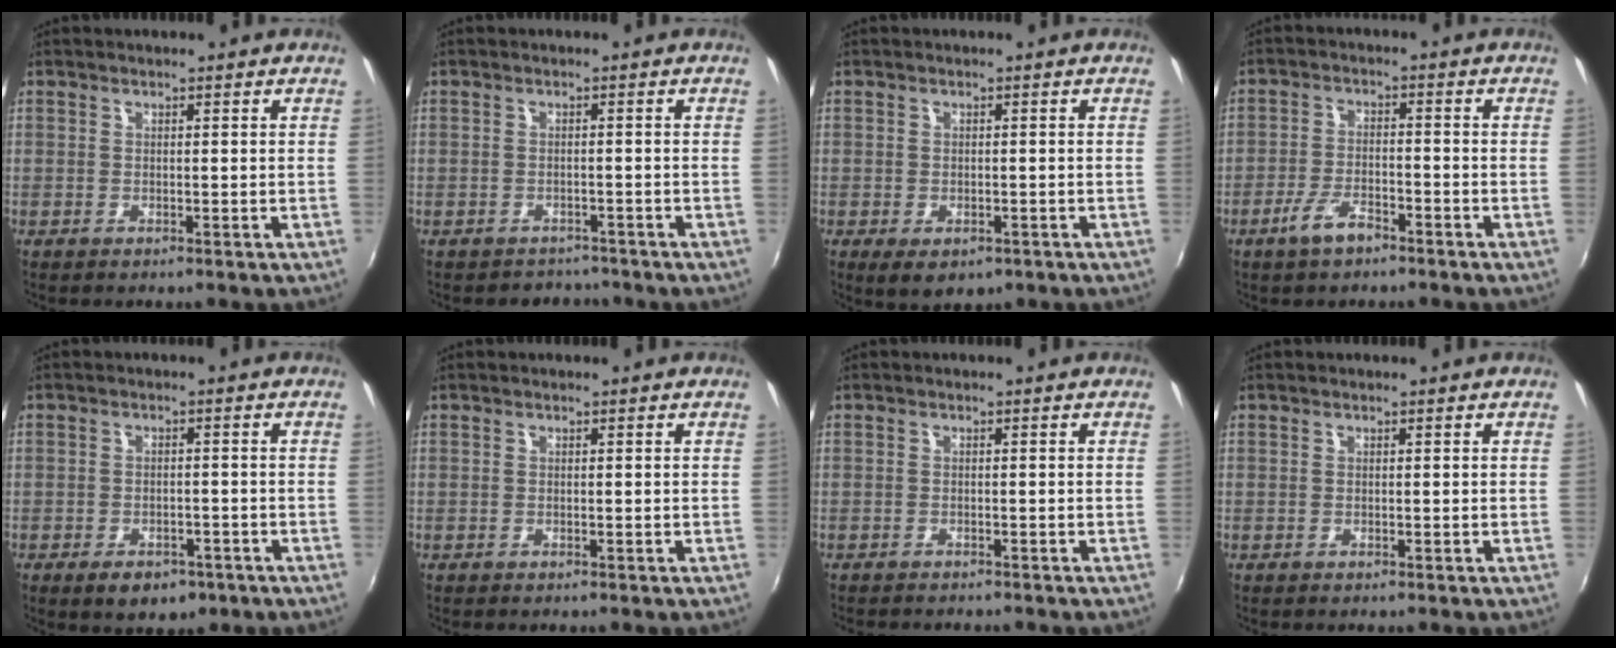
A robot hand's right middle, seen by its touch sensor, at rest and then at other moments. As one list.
[{"total": 3.0, "force": [-2.7, 1.3, -0.2], "torque": [-0.004, -0.002, -0.041]}, {"total": 4.2, "force": [-1.6, 2.5, 3.1], "torque": [-0.057, -0.020, -0.020]}, {"total": 5.1, "force": [-3.4, 1.6, 3.4], "torque": [-0.077, -0.004, -0.064]}, {"total": 5.9, "force": [-3.5, 3.3, 3.4], "torque": [-0.071, -0.009, -0.045]}, {"total": 0.6, "force": [0.4, -0.3, 0.0], "torque": [0.001, 0.000, 0.006]}, {"total": 2.0, "force": [-1.8, 0.1, 0.7], "torque": [-0.021, -0.014, -0.031]}, {"total": 0.0}]